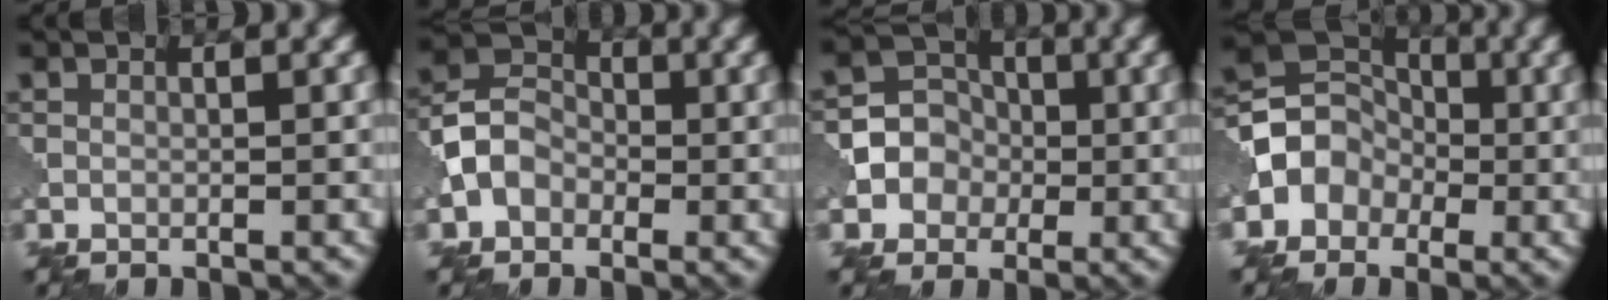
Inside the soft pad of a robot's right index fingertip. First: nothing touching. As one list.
[{"total": 4.3, "force": [-1.3, 3.5, 2.2], "torque": [-0.042, 0.010, -0.033]}, {"total": 5.1, "force": [-0.8, 4.8, 1.6], "torque": [-0.014, 0.020, -0.032]}, {"total": 4.7, "force": [-1.3, 4.1, 1.7], "torque": [-0.018, 0.010, -0.035]}]